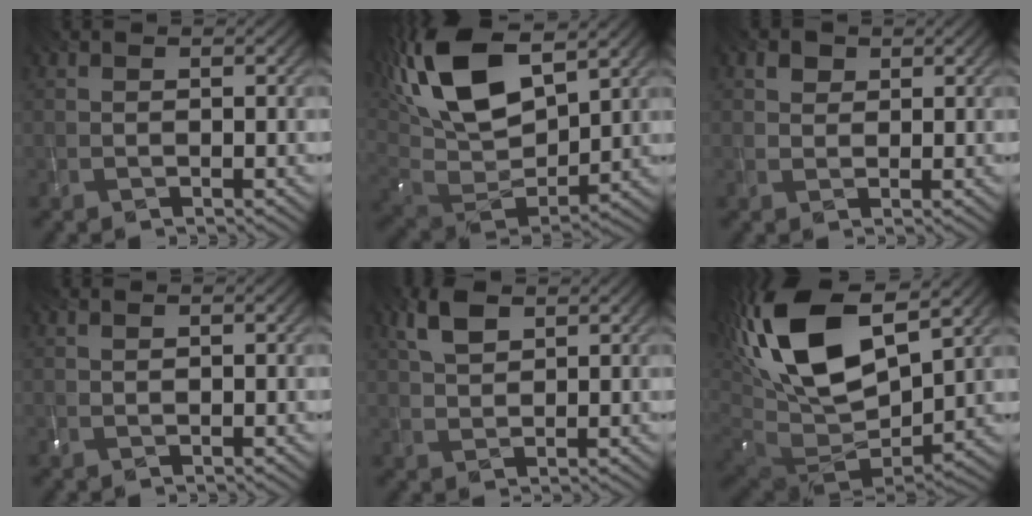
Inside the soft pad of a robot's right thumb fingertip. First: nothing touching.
{"total": 16.5, "force": [6.9, 8.1, 12.6], "torque": [-0.282, 0.031, 0.122]}
{"total": 1.0, "force": [0.7, 0.6, 0.3], "torque": [-0.005, -0.006, 0.018]}
{"total": 0.6, "force": [0.0, 0.0, 0.6], "torque": [-0.010, 0.002, 0.007]}
{"total": 3.0, "force": [1.7, 1.1, 2.3], "torque": [-0.054, 0.005, 0.040]}
{"total": 19.4, "force": [6.2, 10.0, 15.5], "torque": [-0.335, 0.019, 0.121]}